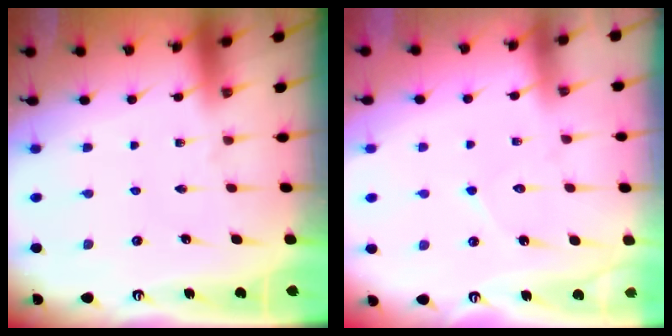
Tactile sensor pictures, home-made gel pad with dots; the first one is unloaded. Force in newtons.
{"total": 6.1, "press": 6.1, "slide": 0.6}